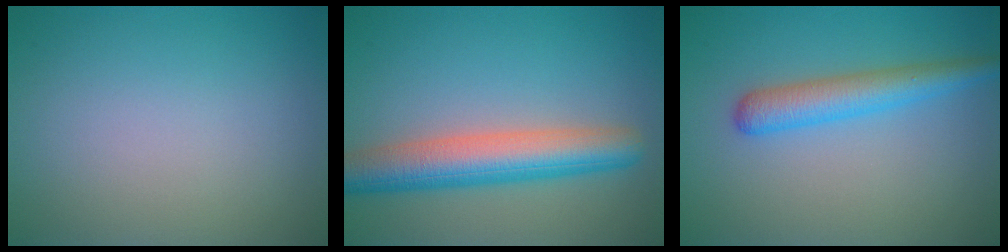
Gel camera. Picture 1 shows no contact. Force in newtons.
{"total": 6.6, "press": 6.6, "slide": 0.1}
{"total": 3.6, "press": 3.6, "slide": 0.1}